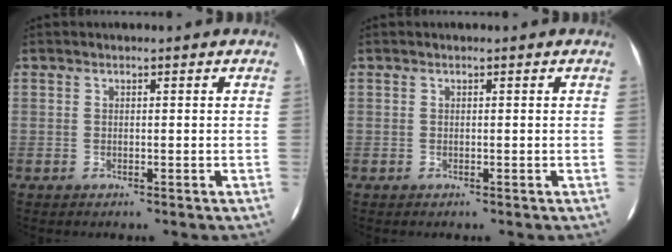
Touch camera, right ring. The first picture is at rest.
{"total": 0.0}